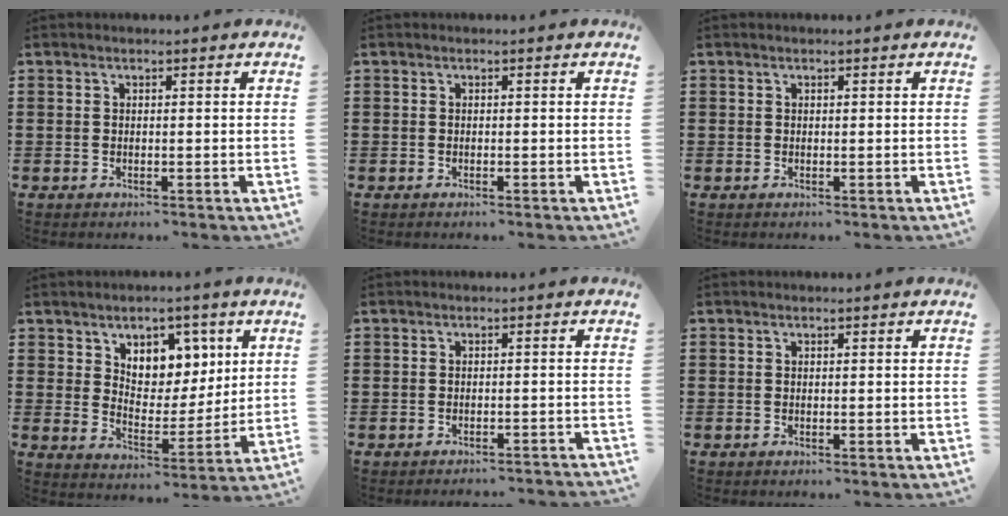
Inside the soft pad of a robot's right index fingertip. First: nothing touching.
{"total": 0.0}
{"total": 0.0}
{"total": 6.8, "force": [4.3, 4.9, 1.8], "torque": [-0.052, -0.015, 0.075]}
{"total": 1.4, "force": [-1.4, -0.1, 0.0], "torque": [-0.004, 0.002, -0.029]}
{"total": 0.0}